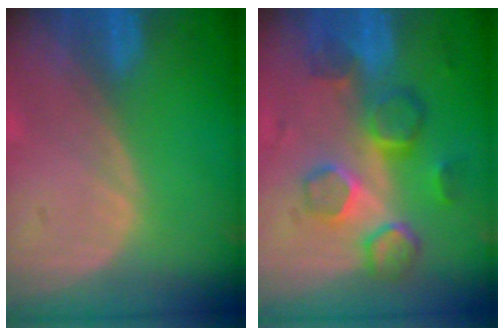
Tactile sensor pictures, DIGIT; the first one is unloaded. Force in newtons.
{"total": 8.8, "press": 7.9, "slide": 3.7}